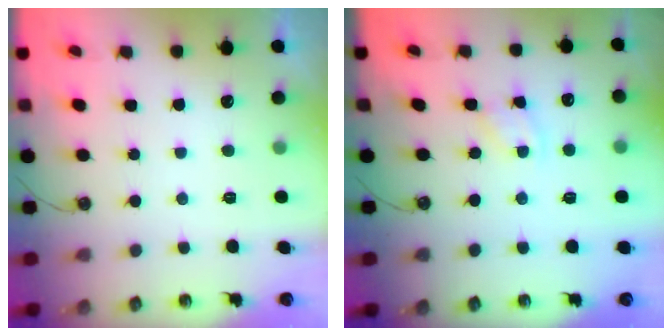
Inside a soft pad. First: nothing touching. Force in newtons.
{"total": 2.1, "press": 2.1, "slide": 0.3}